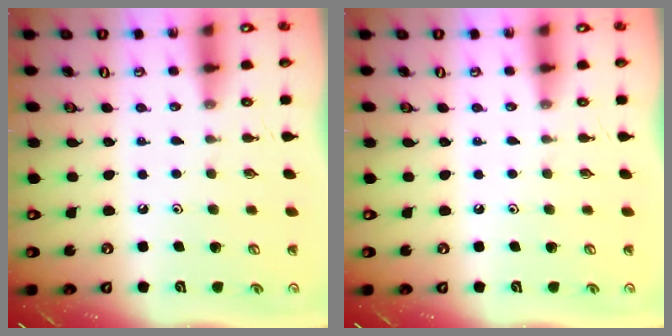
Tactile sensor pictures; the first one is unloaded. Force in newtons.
{"total": 0.0}